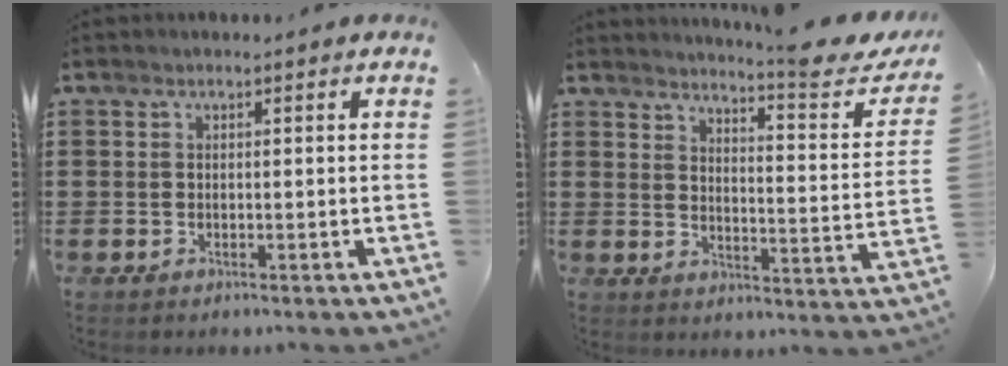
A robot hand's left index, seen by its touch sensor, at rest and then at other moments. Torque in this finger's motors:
{"motor_torque": [2.14, 0.00, 0.14, 0.03]}